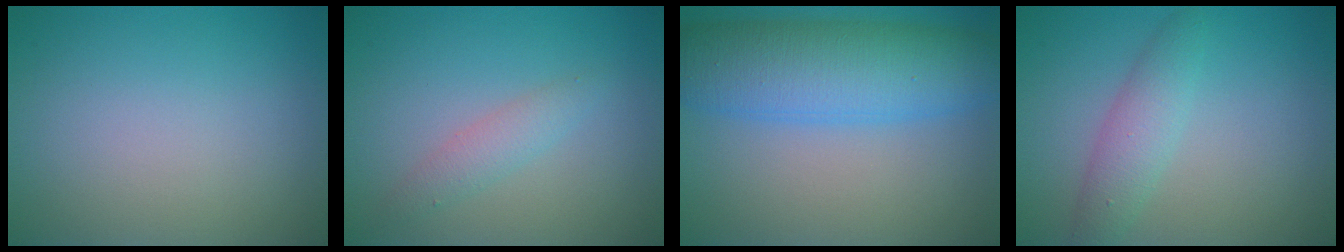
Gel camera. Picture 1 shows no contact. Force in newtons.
{"total": 1.8, "press": 1.8, "slide": 0.1}
{"total": 8.9, "press": 8.9, "slide": 0.3}
{"total": 2.8, "press": 2.8, "slide": 0.1}